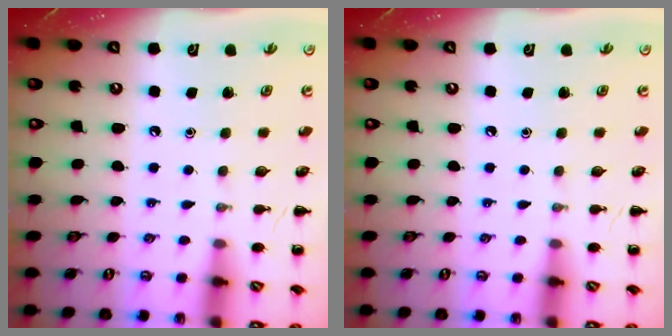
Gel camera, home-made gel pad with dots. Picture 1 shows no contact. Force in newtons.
{"total": 0.0}